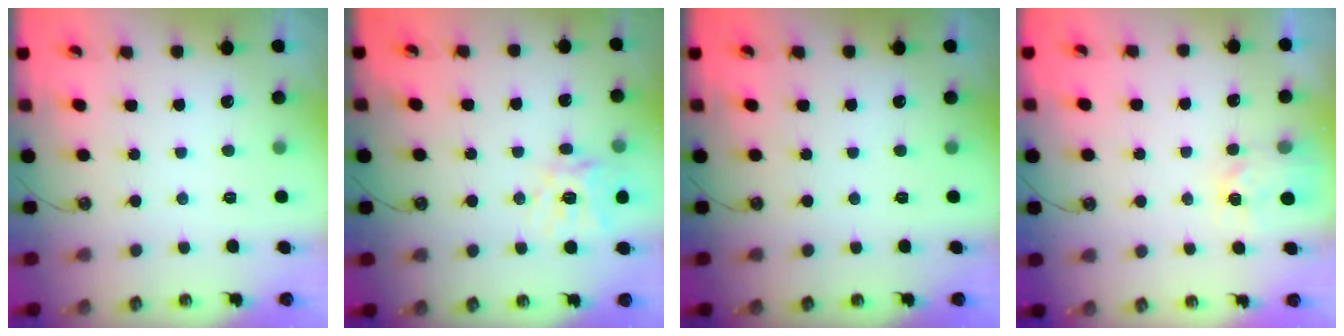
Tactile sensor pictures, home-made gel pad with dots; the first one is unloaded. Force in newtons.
{"total": 14.7, "press": 14.6, "slide": 1.7}
{"total": 0.0}
{"total": 4.2, "press": 4.2, "slide": 0.5}